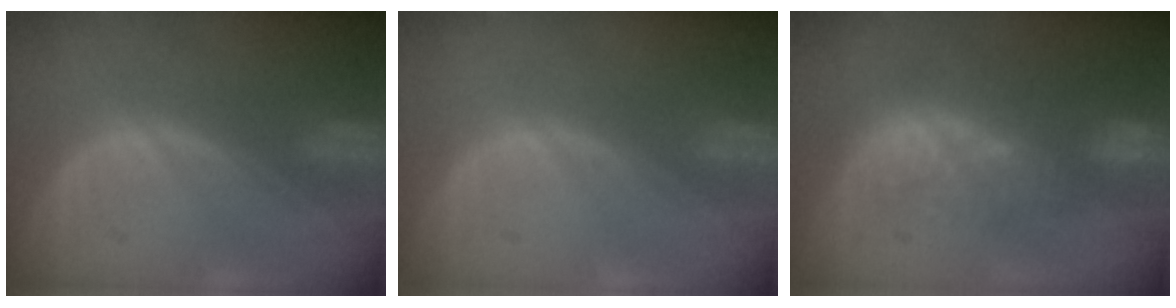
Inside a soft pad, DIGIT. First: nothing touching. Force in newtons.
{"total": 0.0}
{"total": 9.3, "press": 8.6, "slide": 3.6}